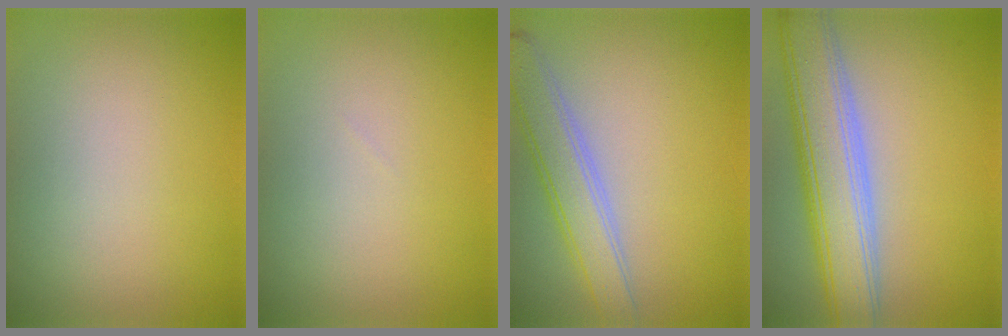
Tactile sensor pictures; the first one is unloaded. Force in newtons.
{"total": 0.0}
{"total": 4.0, "press": 4.0, "slide": 0.3}
{"total": 7.6, "press": 7.6, "slide": 0.4}